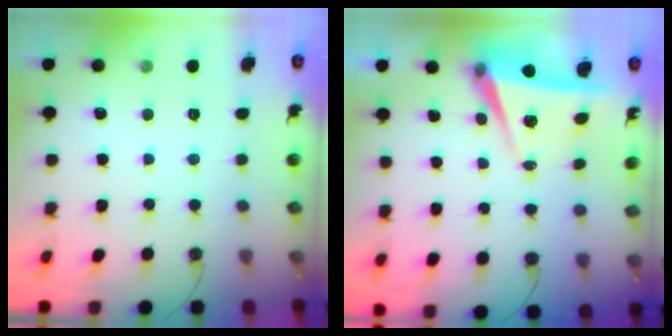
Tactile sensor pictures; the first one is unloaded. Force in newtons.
{"total": 5.9, "press": 4.2, "slide": 4.1}